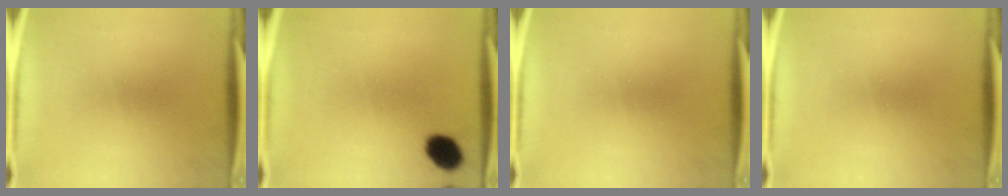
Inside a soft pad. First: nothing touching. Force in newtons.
{"total": 6.2}
{"total": 0.0}
{"total": 0.0}